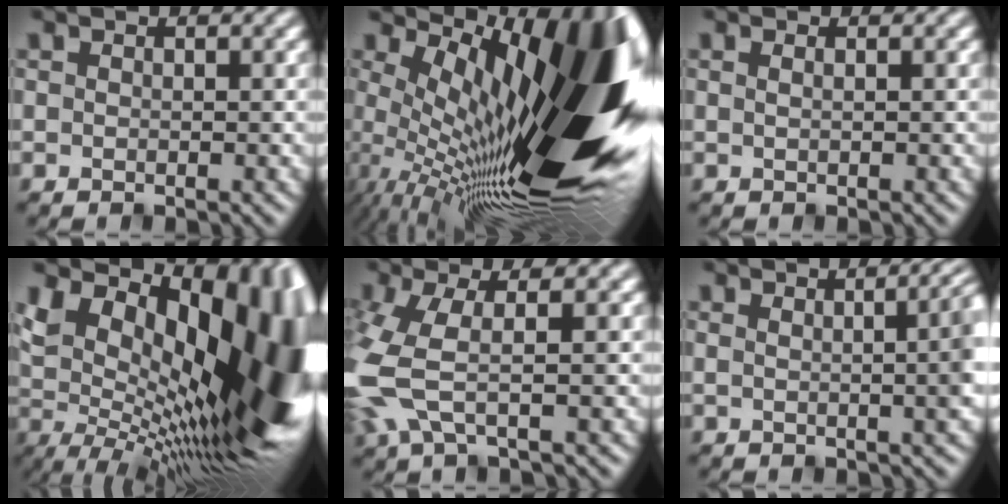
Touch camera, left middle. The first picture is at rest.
{"total": 19.5, "force": [2.9, 7.2, 17.9], "torque": [-0.247, -0.006, 0.055]}
{"total": 1.5, "force": [0.7, 0.8, 1.0], "torque": [0.002, -0.002, -0.011]}
{"total": 20.4, "force": [5.0, 10.5, 16.7], "torque": [-0.228, 0.017, 0.101]}
{"total": 5.5, "force": [-0.8, 2.0, 5.0], "torque": [-0.147, -0.003, -0.023]}
{"total": 8.6, "force": [1.9, 4.0, 7.3], "torque": [-0.019, 0.049, -0.006]}